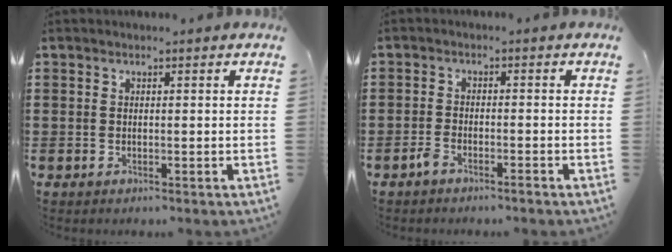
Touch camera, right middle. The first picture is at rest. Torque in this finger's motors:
{"motor_torque": [0.49, -0.38, 0.02, 0.04]}